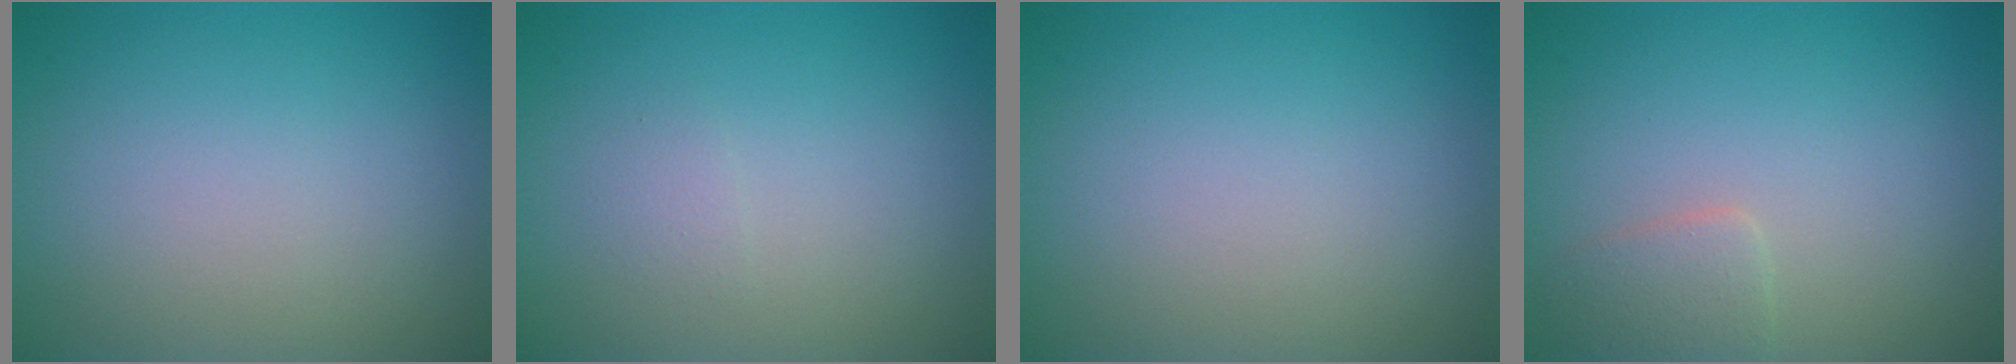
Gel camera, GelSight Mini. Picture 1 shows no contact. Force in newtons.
{"total": 0.7, "press": 0.7, "slide": 0.0}
{"total": 0.0}
{"total": 1.7, "press": 1.7, "slide": 0.1}